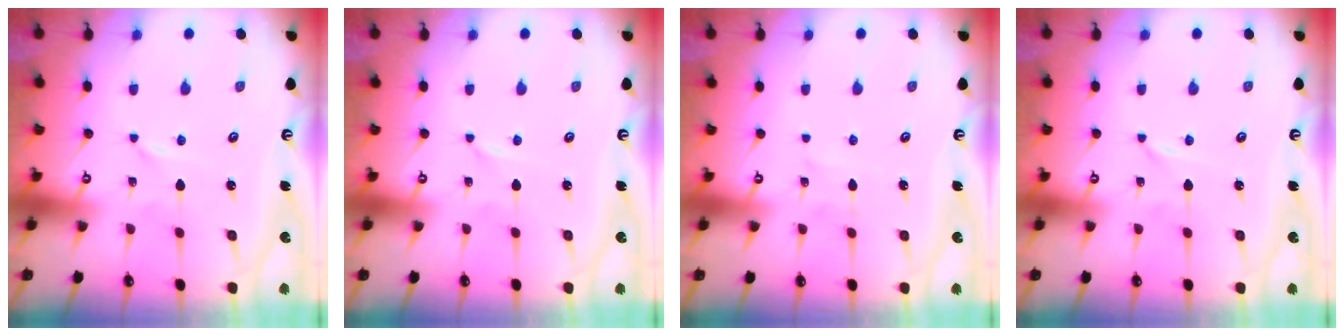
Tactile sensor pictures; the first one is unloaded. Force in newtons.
{"total": 0.0}
{"total": 2.3, "press": 2.3, "slide": 0.3}
{"total": 0.0}